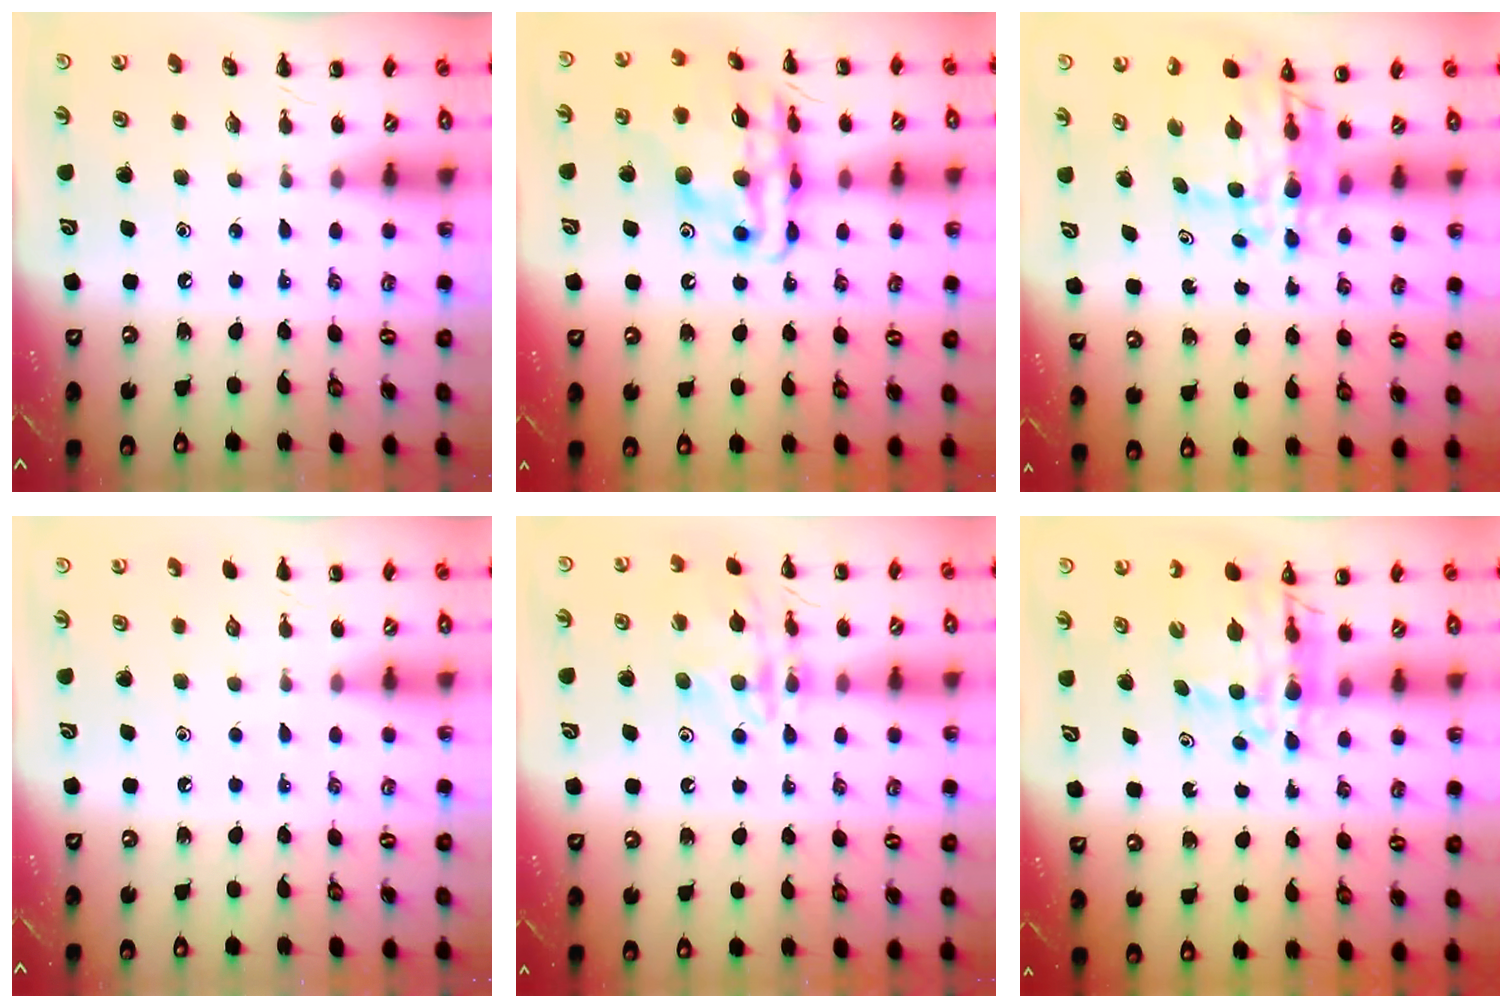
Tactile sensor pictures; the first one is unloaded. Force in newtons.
{"total": 19.5, "press": 19.2, "slide": 3.6}
{"total": 9.2, "press": 8.6, "slide": 3.4}
{"total": 0.0}
{"total": 14.0, "press": 13.9, "slide": 1.3}
{"total": 10.2, "press": 9.6, "slide": 3.5}